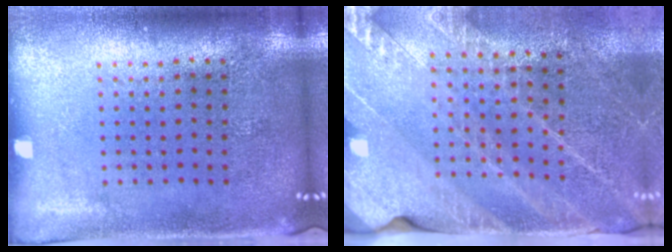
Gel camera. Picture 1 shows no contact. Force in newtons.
{"total": 2.6, "press": 2.5, "slide": 0.4}